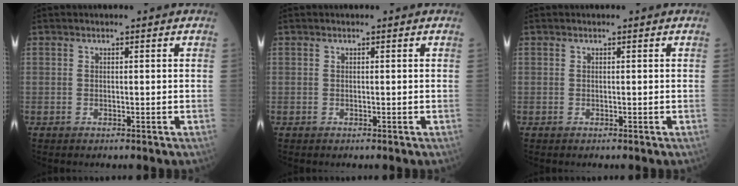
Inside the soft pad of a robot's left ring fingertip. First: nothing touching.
{"total": 0.0}
{"total": 0.0}